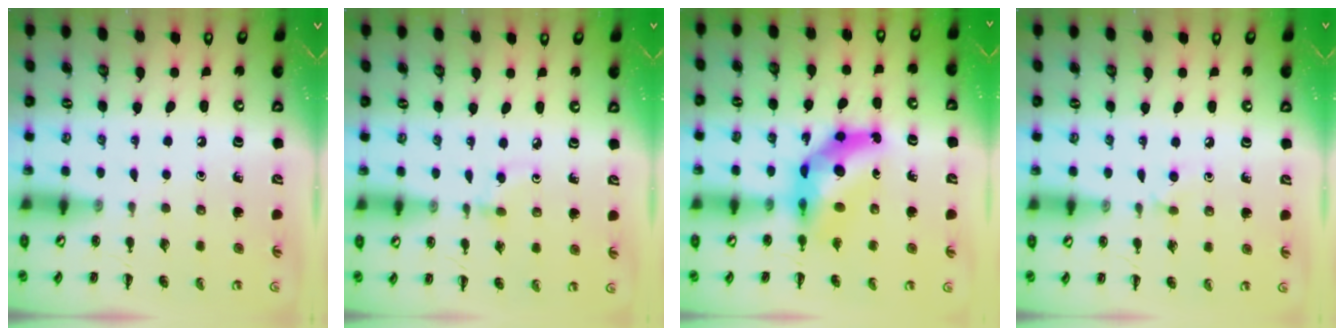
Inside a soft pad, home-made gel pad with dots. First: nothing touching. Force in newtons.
{"total": 2.9, "press": 2.6, "slide": 1.2}
{"total": 9.6, "press": 9.0, "slide": 3.4}
{"total": 4.2, "press": 4.0, "slide": 1.5}